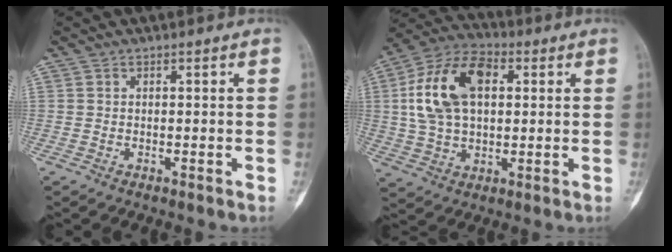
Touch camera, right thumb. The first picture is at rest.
{"total": 17.0, "force": [3.5, 10.4, 13.1], "torque": [-0.235, 0.018, 0.059]}